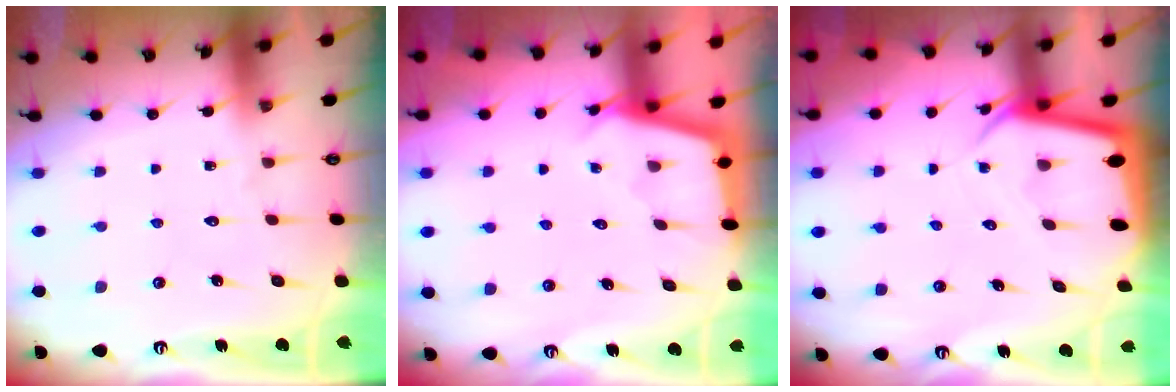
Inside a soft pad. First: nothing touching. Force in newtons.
{"total": 2.8, "press": 2.7, "slide": 0.3}
{"total": 2.6, "press": 2.6, "slide": 0.1}